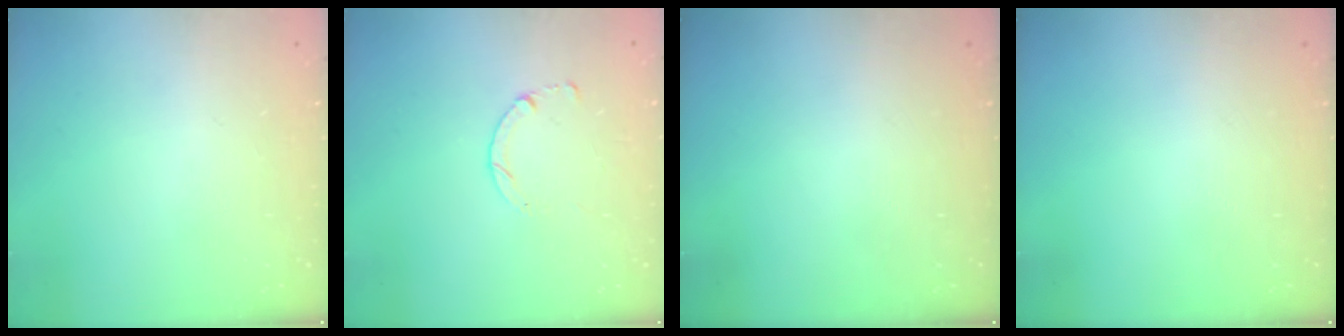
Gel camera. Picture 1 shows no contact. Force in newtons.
{"total": 0.0}
{"total": 0.0}
{"total": 0.0}